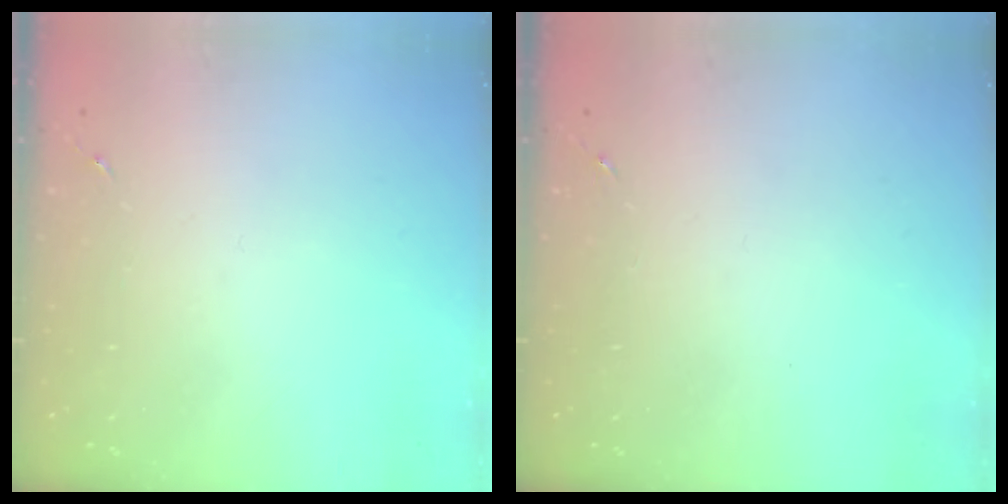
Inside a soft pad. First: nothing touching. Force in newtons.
{"total": 0.0}